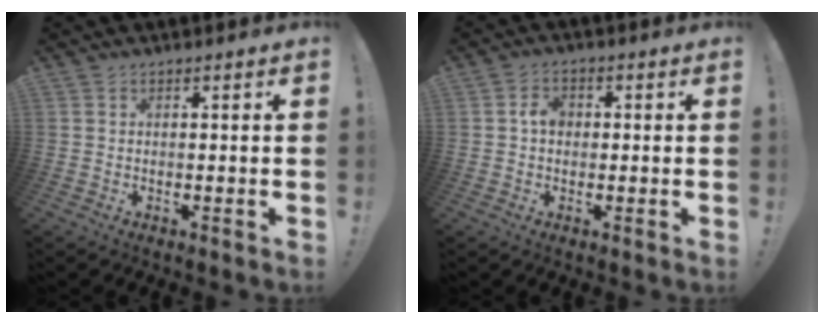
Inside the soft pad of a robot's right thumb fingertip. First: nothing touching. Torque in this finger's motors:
{"motor_torque": [0.44, 0.53, 0.20, 0.08, 0.00]}